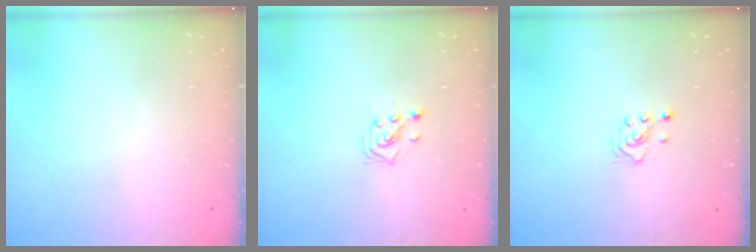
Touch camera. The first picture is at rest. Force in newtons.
{"total": 2.6, "press": 2.5, "slide": 0.7}
{"total": 2.1, "press": 2.1, "slide": 0.2}